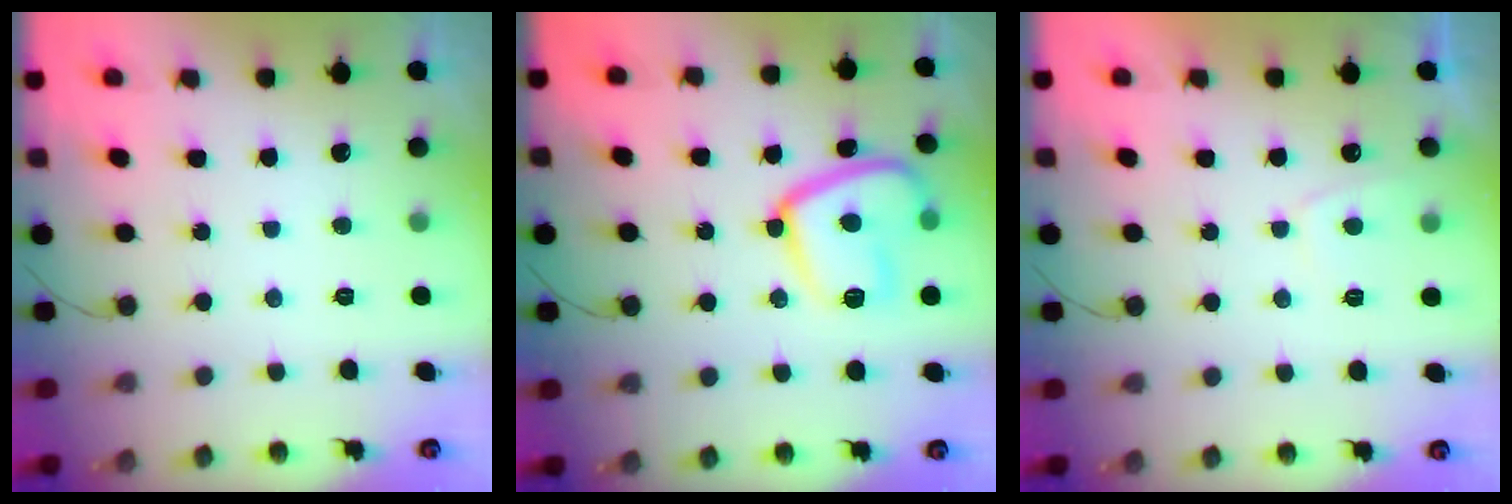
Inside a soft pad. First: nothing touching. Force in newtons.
{"total": 14.6, "press": 14.6, "slide": 1.0}
{"total": 1.8, "press": 1.7, "slide": 0.7}